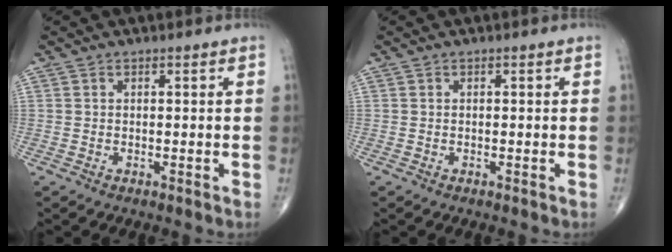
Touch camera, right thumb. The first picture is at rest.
{"total": 0.0}